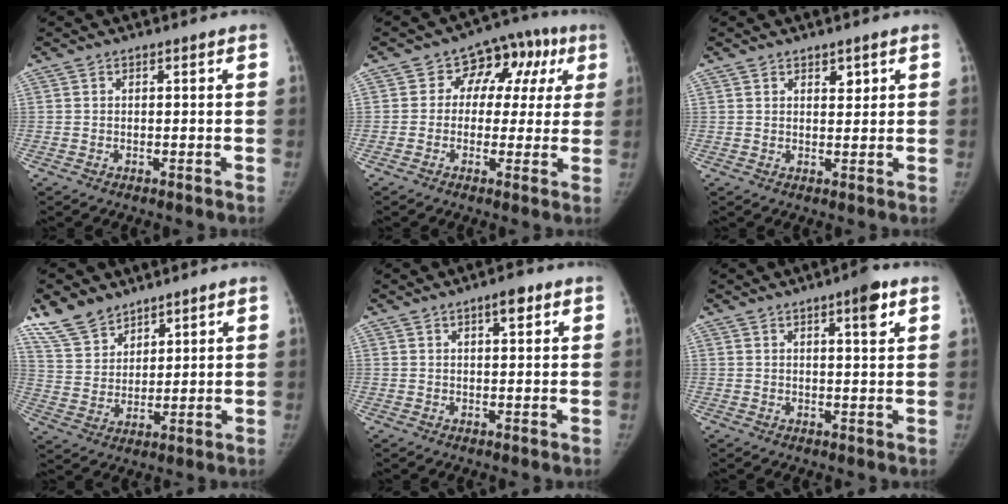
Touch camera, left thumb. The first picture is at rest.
{"total": 10.3, "force": [2.5, 8.1, 5.9], "torque": [-0.011, 0.025, 0.021]}
{"total": 1.8, "force": [1.2, 1.0, 0.8], "torque": [0.001, -0.010, 0.020]}
{"total": 8.9, "force": [7.1, 4.7, 2.4], "torque": [-0.029, -0.035, 0.151]}
{"total": 2.8, "force": [1.6, 0.9, 2.1], "torque": [-0.024, -0.006, 0.022]}
{"total": 4.9, "force": [2.6, 1.0, 4.1], "torque": [-0.053, -0.011, 0.034]}